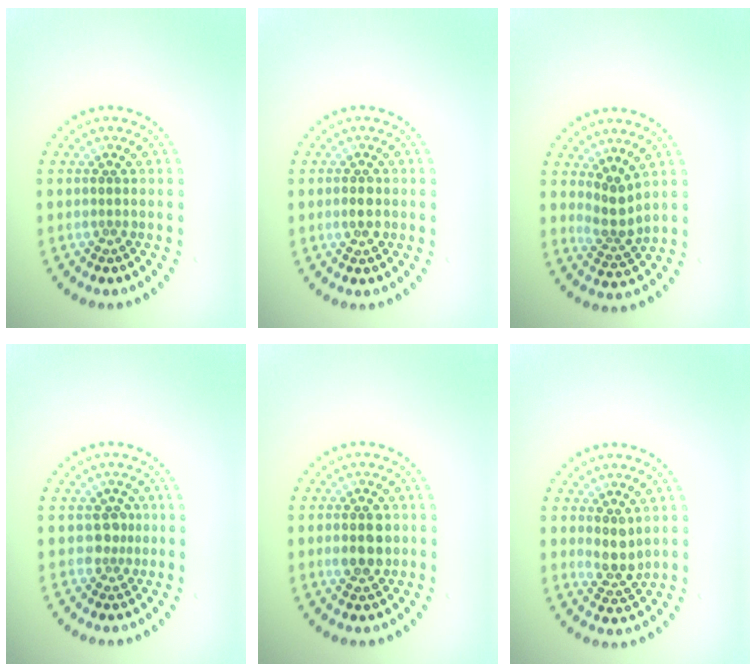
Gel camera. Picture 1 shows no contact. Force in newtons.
{"total": 1.4, "press": 1.3, "slide": 0.2}
{"total": 2.4, "press": 1.7, "slide": 1.6}
{"total": 1.6, "press": 1.2, "slide": 1.1}
{"total": 2.6, "press": 2.6, "slide": 0.2}
{"total": 2.4, "press": 2.0, "slide": 1.3}